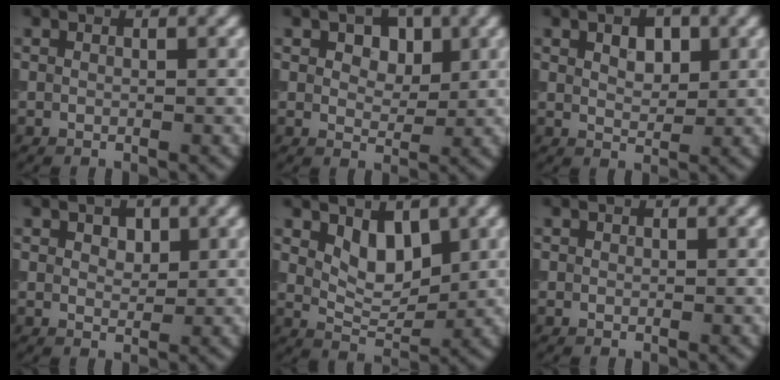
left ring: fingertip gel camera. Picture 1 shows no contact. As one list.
[{"total": 3.4, "force": [1.3, 2.2, 2.2], "torque": [-0.030, 0.006, 0.012]}, {"total": 2.8, "force": [1.2, 1.6, 2.0], "torque": [-0.031, 0.004, 0.020]}, {"total": 1.6, "force": [0.8, 1.0, 1.0], "torque": [-0.014, 0.001, 0.014]}, {"total": 3.4, "force": [1.5, 1.9, 2.4], "torque": [-0.042, -0.008, 0.029]}, {"total": 0.0}]